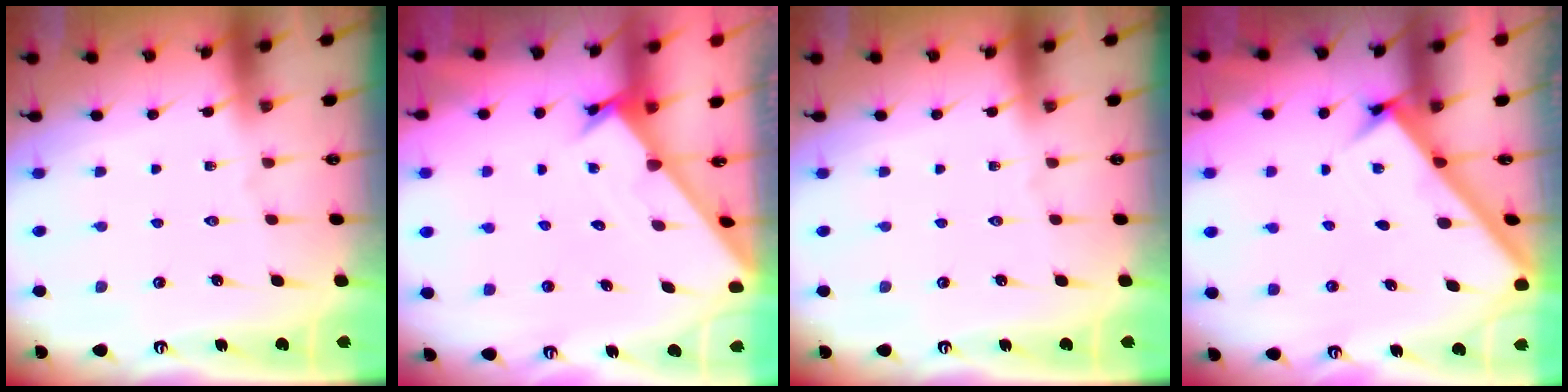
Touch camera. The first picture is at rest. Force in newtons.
{"total": 1.8, "press": 1.8, "slide": 0.1}
{"total": 0.0}
{"total": 2.4, "press": 2.4, "slide": 0.3}